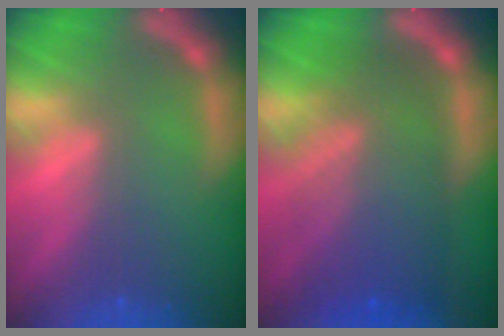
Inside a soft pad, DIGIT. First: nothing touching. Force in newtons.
{"total": 9.5}